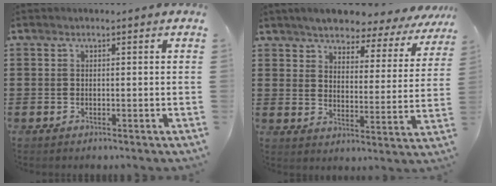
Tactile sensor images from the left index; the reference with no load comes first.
{"total": 4.9, "force": [4.7, 0.9, 1.1], "torque": [-0.047, -0.029, 0.077]}